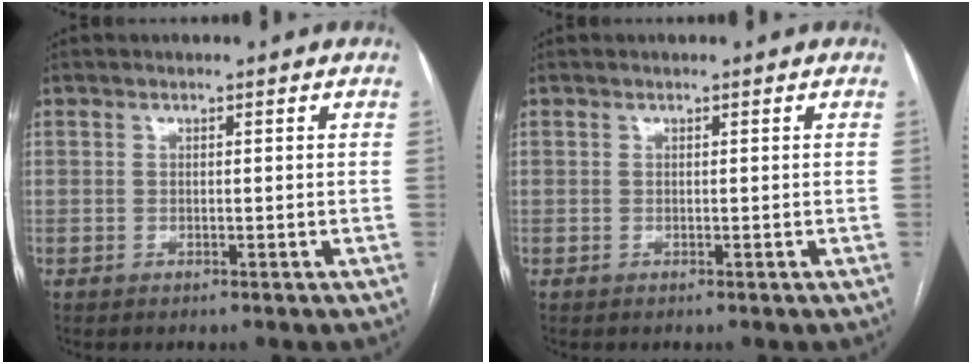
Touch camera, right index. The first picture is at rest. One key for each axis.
{"total": 0.0}